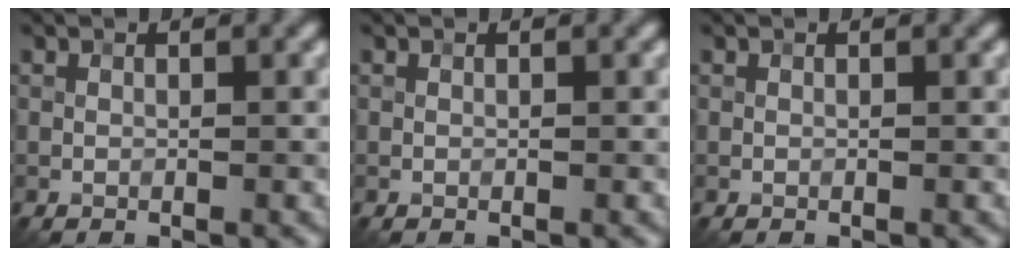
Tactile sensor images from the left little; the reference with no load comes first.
{"total": 0.0}
{"total": 0.0}